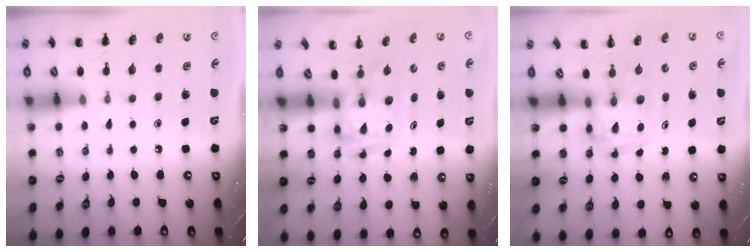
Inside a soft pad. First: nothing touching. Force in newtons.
{"total": 3.3, "press": 3.2, "slide": 0.6}
{"total": 3.6, "press": 3.5, "slide": 0.6}